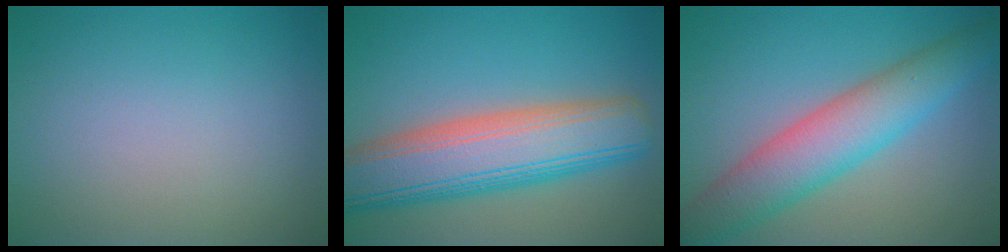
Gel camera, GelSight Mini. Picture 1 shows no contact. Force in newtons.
{"total": 10.0, "press": 10.0, "slide": 0.8}
{"total": 6.8, "press": 6.8, "slide": 0.3}